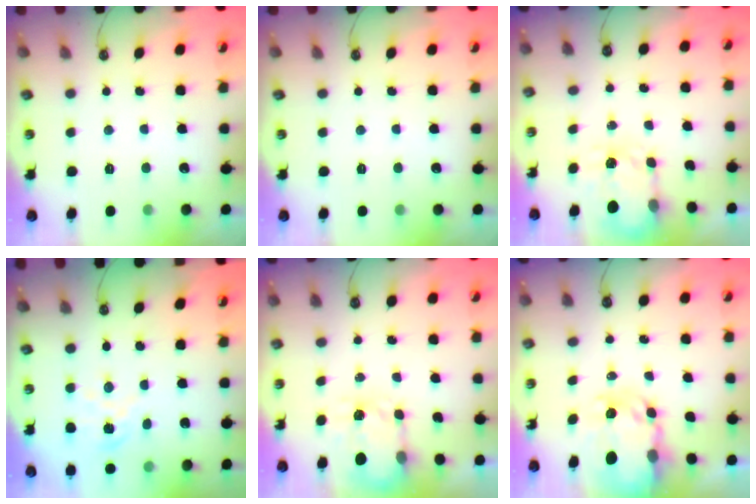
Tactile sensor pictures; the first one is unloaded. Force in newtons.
{"total": 0.0}
{"total": 3.8, "press": 3.8, "slide": 0.5}
{"total": 3.6, "press": 3.5, "slide": 0.2}
{"total": 3.8, "press": 3.7, "slide": 0.5}
{"total": 8.7, "press": 8.7, "slide": 0.8}